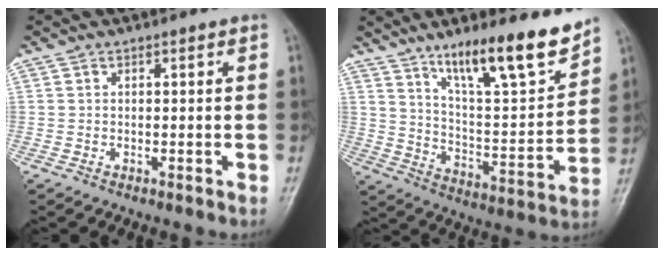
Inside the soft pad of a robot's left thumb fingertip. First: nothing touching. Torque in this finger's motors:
{"motor_torque": [1.00, 0.78, 1.44, -1.33, 0.14]}